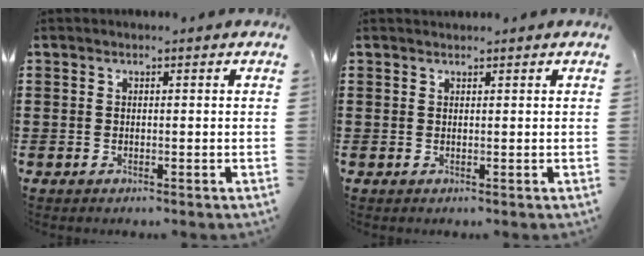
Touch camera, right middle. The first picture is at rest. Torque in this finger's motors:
{"motor_torque": [0.00, 0.00, 0.00, 0.00]}